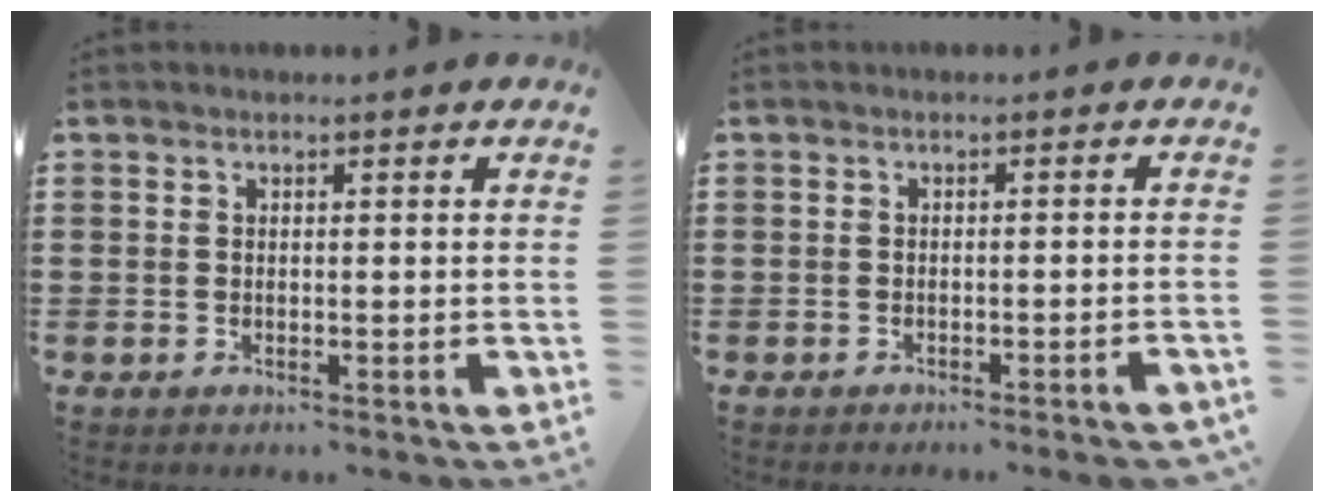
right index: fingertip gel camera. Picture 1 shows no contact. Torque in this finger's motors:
{"motor_torque": [0.87, -0.70, -0.12, -0.05]}